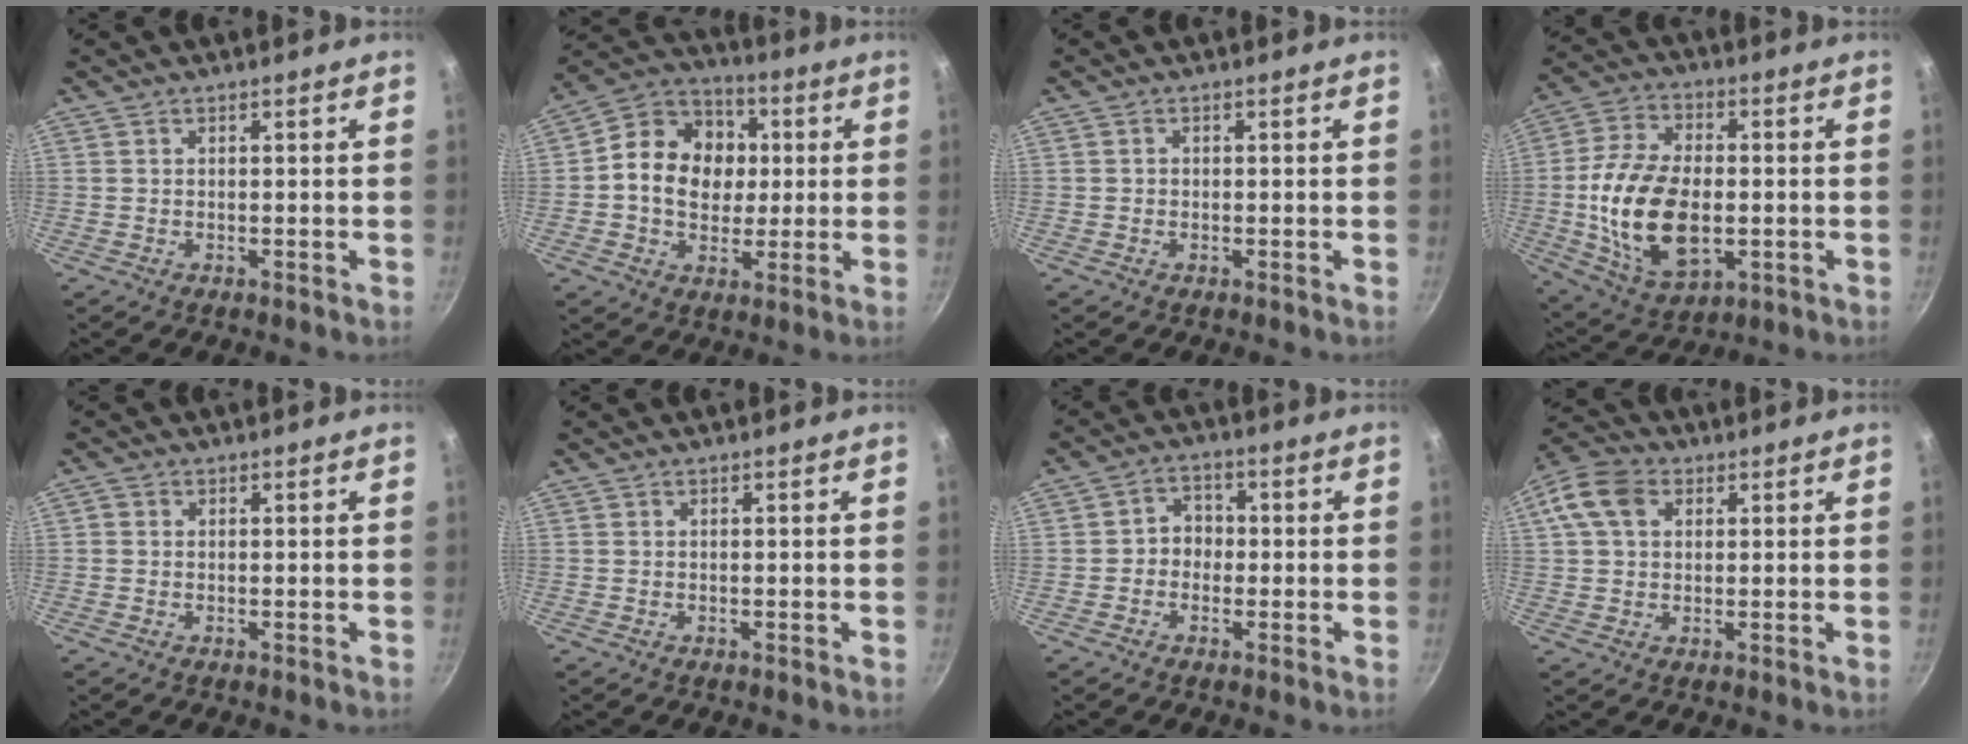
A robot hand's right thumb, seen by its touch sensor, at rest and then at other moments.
{"total": 15.2, "force": [1.2, 12.3, 8.8], "torque": [-0.111, 0.015, 0.007]}
{"total": 0.5, "force": [-0.2, 0.5, 0.1], "torque": [-0.001, 0.002, -0.004]}
{"total": 18.9, "force": [-1.9, 11.2, 15.1], "torque": [-0.282, 0.011, -0.026]}
{"total": 0.8, "force": [0.0, 0.8, 0.3], "torque": [-0.004, 0.003, -0.003]}
{"total": 0.0}
{"total": 4.4, "force": [-0.7, 3.8, 2.1], "torque": [-0.002, 0.017, -0.020]}
{"total": 8.8, "force": [2.6, 6.4, 5.4], "torque": [-0.092, 0.015, 0.033]}